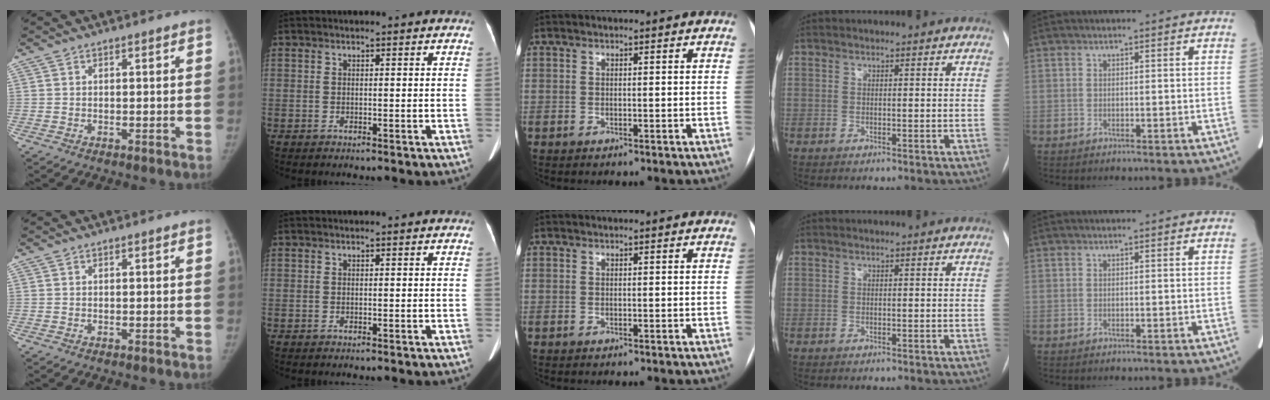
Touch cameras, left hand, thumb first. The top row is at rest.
{}